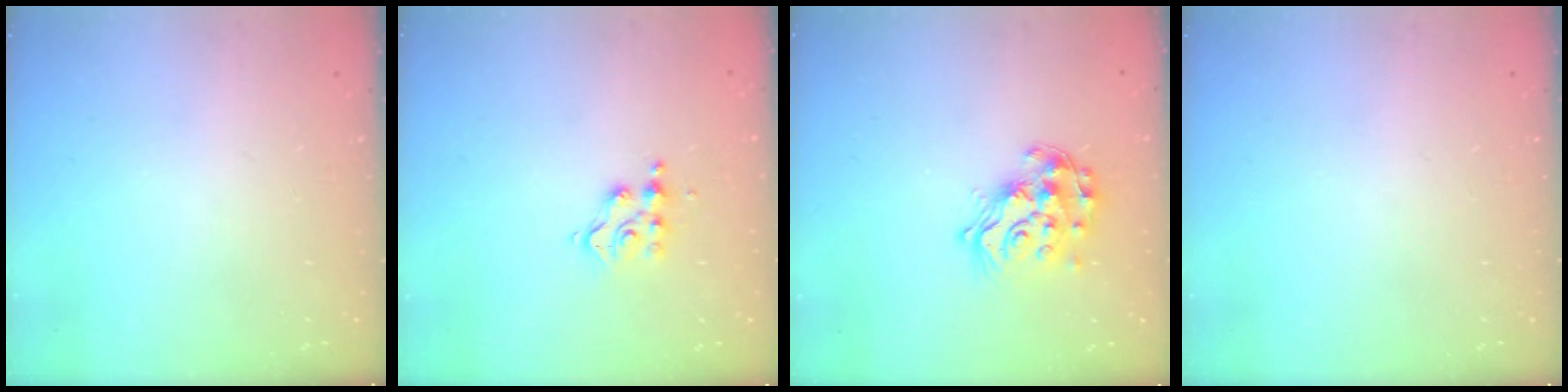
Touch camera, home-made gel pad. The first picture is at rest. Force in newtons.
{"total": 5.7, "press": 5.7, "slide": 0.3}
{"total": 16.4, "press": 16.4, "slide": 1.0}
{"total": 0.0}